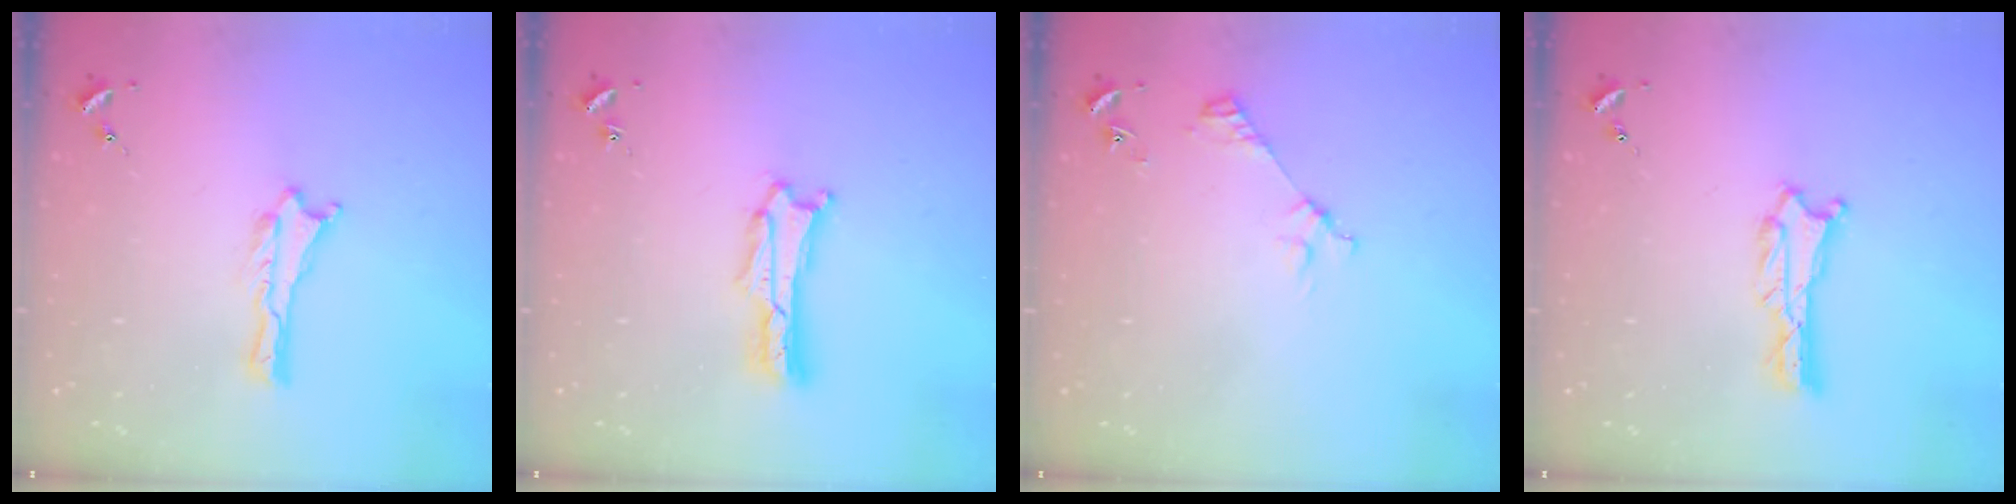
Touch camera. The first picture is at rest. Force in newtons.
{"total": 1.7, "press": 1.7, "slide": 0.3}
{"total": 3.3, "press": 3.3, "slide": 0.3}
{"total": 0.9, "press": 0.9, "slide": 0.1}